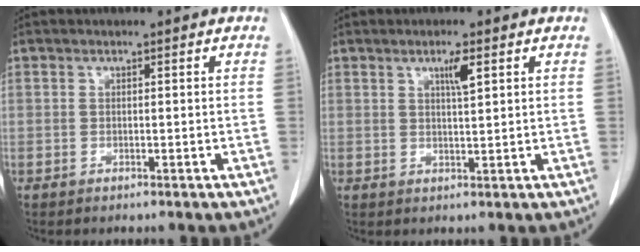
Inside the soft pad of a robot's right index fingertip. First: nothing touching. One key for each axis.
{"total": 2.9, "fx": 1.4, "fy": 0.2, "fz": 2.5, "tx": -0.044, "ty": -0.003, "tz": 0.023}